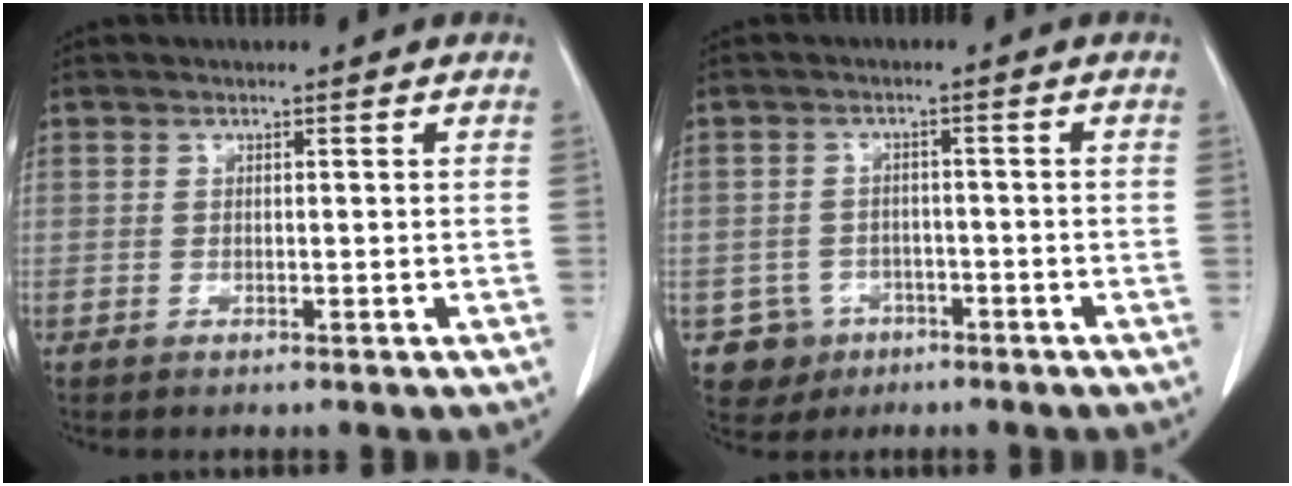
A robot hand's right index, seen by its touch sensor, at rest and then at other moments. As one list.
[{"total": 4.8, "force": [-2.2, 4.3, 0.0], "torque": [0.002, 0.012, -0.031]}]